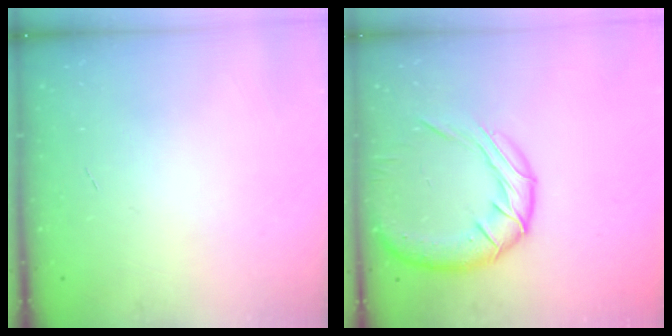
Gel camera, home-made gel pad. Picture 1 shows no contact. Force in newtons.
{"total": 15.2, "press": 15.0, "slide": 2.2}